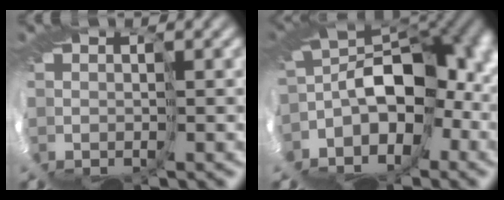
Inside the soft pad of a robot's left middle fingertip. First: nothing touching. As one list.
[{"total": 12.9, "force": [-3.0, 8.2, 9.5], "torque": [-0.142, -0.011, -0.025]}]